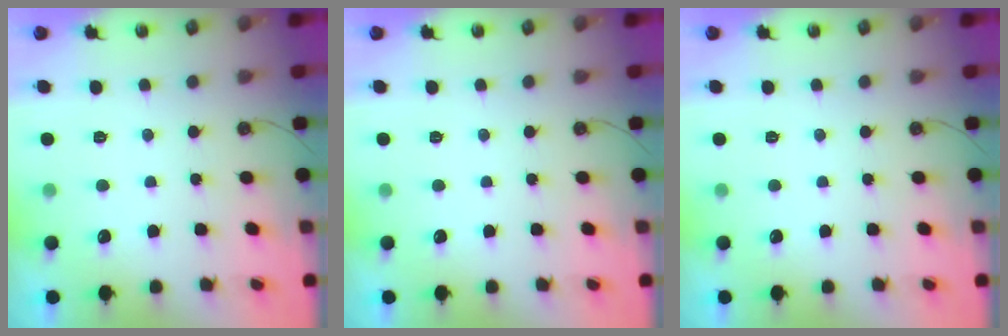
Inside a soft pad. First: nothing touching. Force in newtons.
{"total": 0.0}
{"total": 0.0}